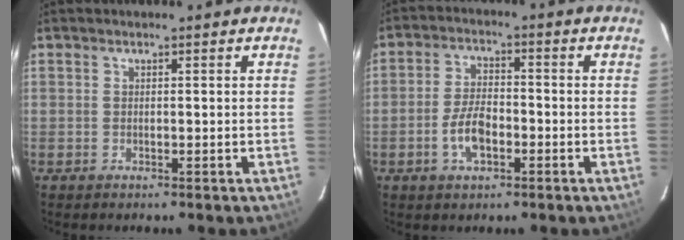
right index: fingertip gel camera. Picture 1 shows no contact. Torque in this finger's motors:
{"motor_torque": [1.15, -0.31, 0.58, 0.06]}